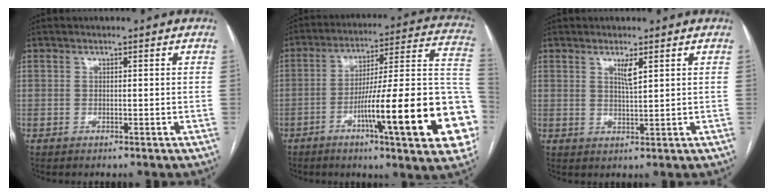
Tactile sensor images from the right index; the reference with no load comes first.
{"total": 25.4, "force": [-8.0, 1.6, 24.1], "torque": [-0.254, 0.006, -0.117]}
{"total": 2.4, "force": [1.3, 0.0, 2.0], "torque": [-0.039, -0.007, 0.025]}